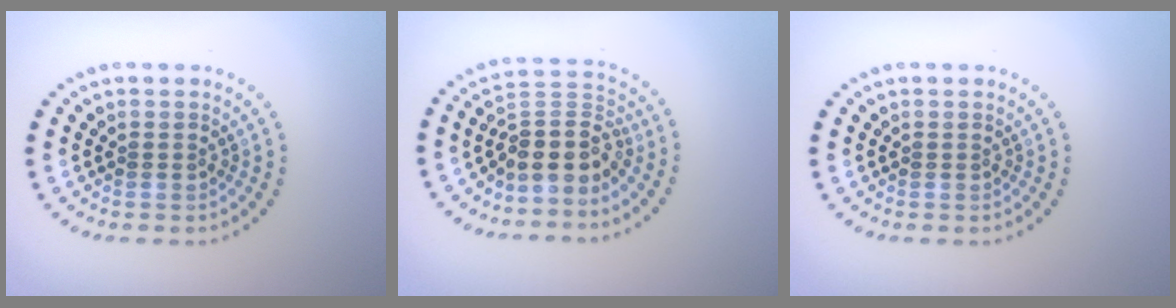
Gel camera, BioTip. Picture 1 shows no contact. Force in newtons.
{"total": 4.1, "press": 3.2, "slide": 2.5}
{"total": 0.0}